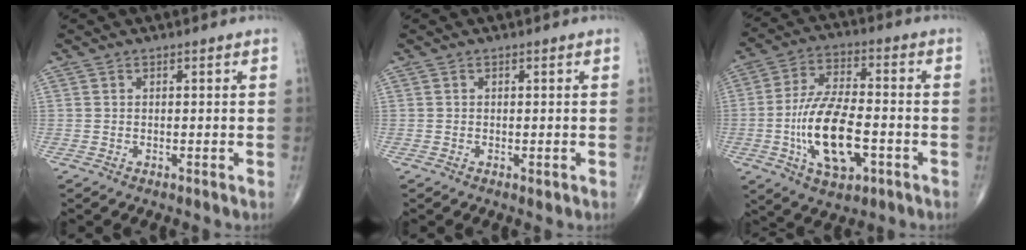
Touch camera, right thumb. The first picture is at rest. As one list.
[{"total": 0.6, "force": [-0.2, 0.4, 0.4], "torque": [-0.004, -0.001, -0.003]}, {"total": 15.5, "force": [-4.0, 7.1, 13.2], "torque": [-0.244, 0.017, -0.067]}]